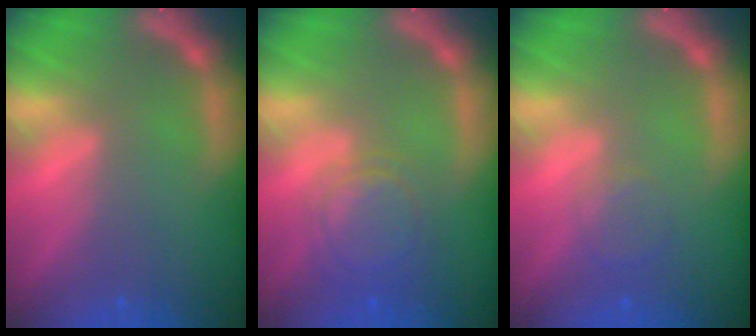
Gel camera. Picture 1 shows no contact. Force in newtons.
{"total": 5.1}
{"total": 2.0}